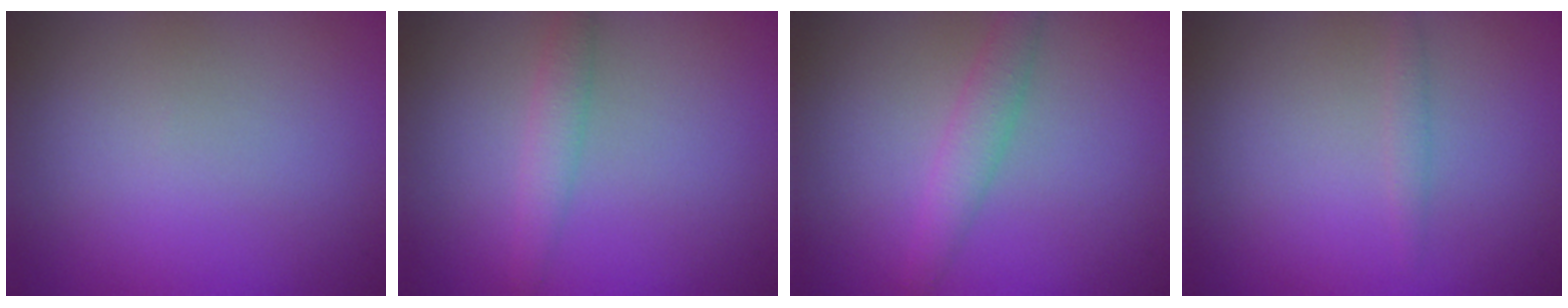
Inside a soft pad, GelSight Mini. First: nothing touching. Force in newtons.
{"total": 1.8, "press": 1.8, "slide": 0.1}
{"total": 2.3, "press": 2.3, "slide": 0.2}
{"total": 0.8, "press": 0.8, "slide": 0.1}